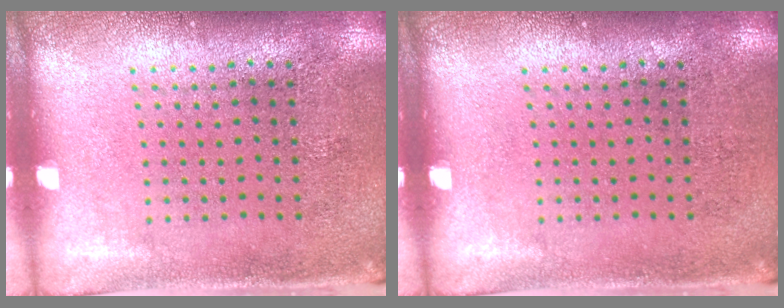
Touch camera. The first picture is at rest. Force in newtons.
{"total": 0.0}